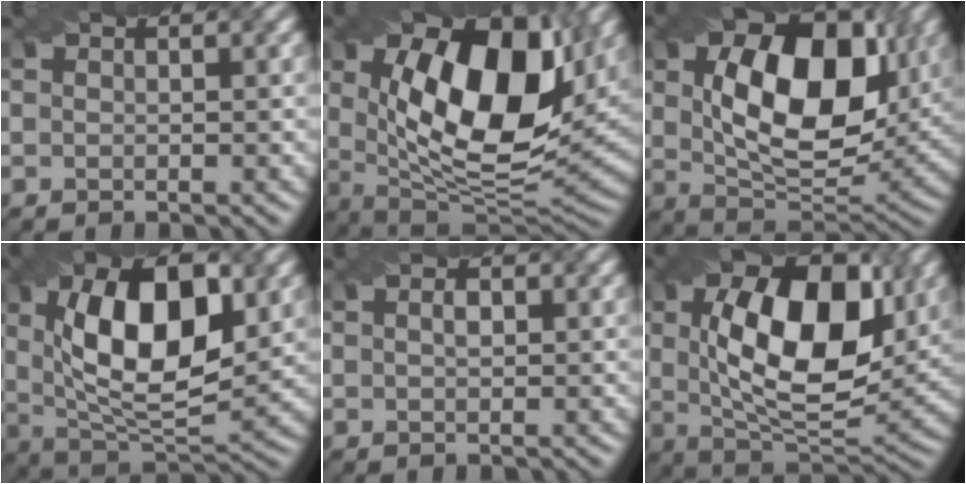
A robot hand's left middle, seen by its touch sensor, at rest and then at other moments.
{"total": 14.4, "force": [2.8, 7.1, 12.2], "torque": [-0.201, -0.006, 0.048]}
{"total": 12.6, "force": [2.5, 7.3, 10.0], "torque": [-0.168, 0.000, 0.047]}
{"total": 11.5, "force": [2.2, 5.2, 10.1], "torque": [-0.158, 0.010, 0.033]}
{"total": 0.9, "force": [-0.1, 0.4, 0.7], "torque": [-0.011, 0.004, 0.005]}
{"total": 12.0, "force": [2.3, 5.9, 10.2], "torque": [-0.158, 0.007, 0.035]}